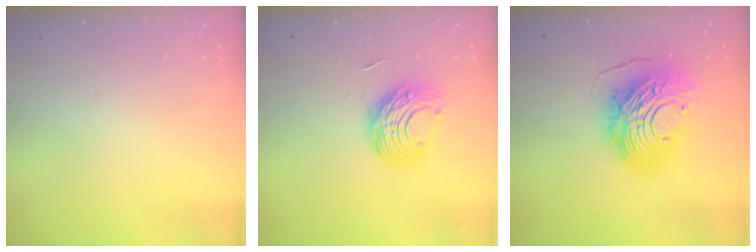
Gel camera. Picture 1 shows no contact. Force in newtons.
{"total": 9.6, "press": 9.5, "slide": 1.2}
{"total": 17.9, "press": 17.8, "slide": 1.9}